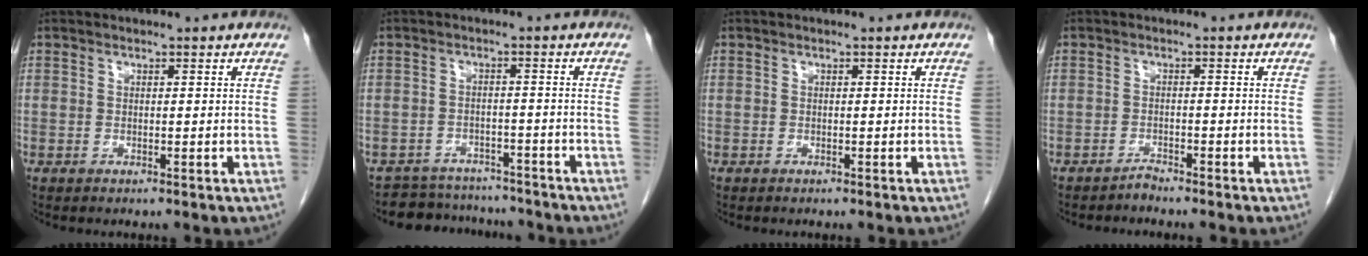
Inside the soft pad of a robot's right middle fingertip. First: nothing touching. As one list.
[{"total": 8.0, "force": [-7.6, 2.6, 0.1], "torque": [0.007, 0.016, -0.101]}, {"total": 0.0}, {"total": 1.2, "force": [-1.2, -0.1, 0.0], "torque": [0.006, -0.002, -0.020]}]